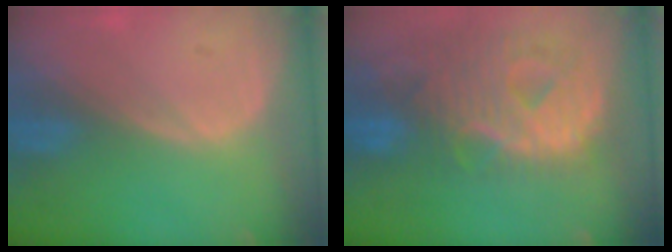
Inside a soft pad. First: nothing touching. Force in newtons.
{"total": 12.9, "press": 11.0, "slide": 6.8}